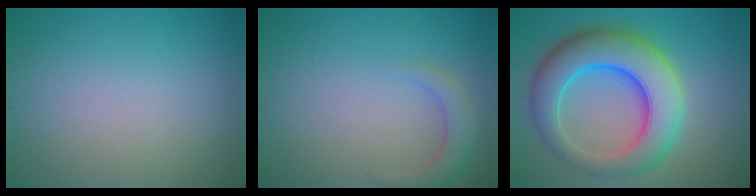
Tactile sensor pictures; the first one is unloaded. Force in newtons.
{"total": 2.4, "press": 2.4, "slide": 0.3}
{"total": 10.0, "press": 10.0, "slide": 0.2}